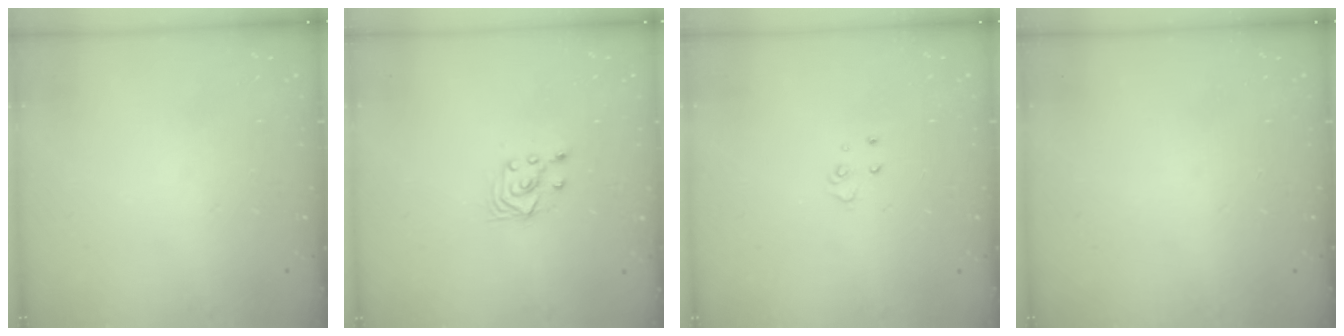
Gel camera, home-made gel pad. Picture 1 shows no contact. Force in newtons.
{"total": 3.5, "press": 3.2, "slide": 1.3}
{"total": 3.2, "press": 3.2, "slide": 0.3}
{"total": 0.0}